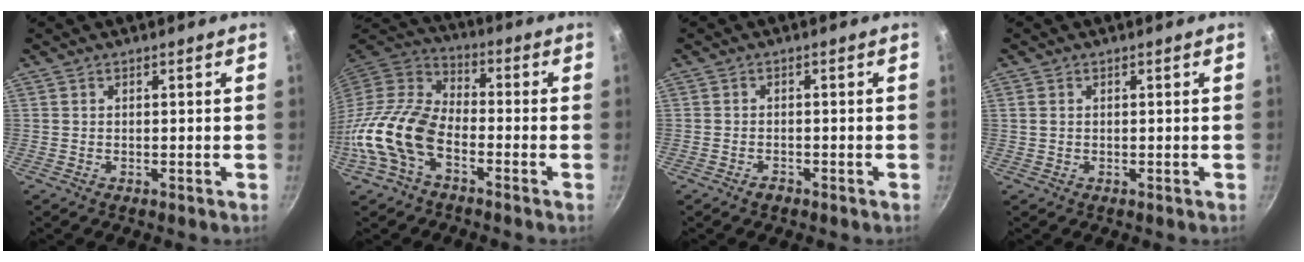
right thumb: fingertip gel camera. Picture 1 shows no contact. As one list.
[{"total": 15.1, "force": [-5.8, 9.2, 10.5], "torque": [-0.193, 0.054, -0.132]}, {"total": 1.5, "force": [-1.1, 0.8, 0.6], "torque": [-0.010, 0.013, -0.020]}, {"total": 1.1, "force": [0.3, 0.8, 0.6], "torque": [-0.013, 0.003, 0.005]}]